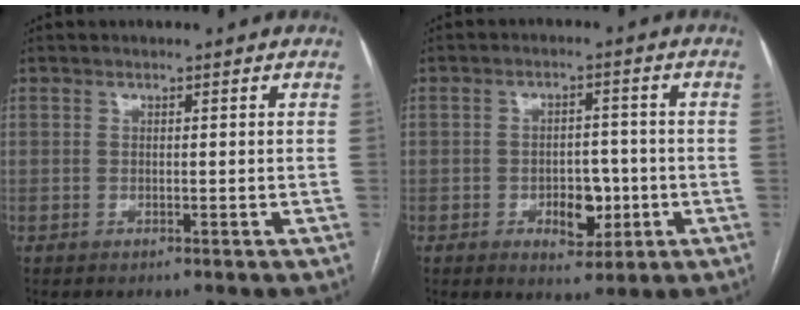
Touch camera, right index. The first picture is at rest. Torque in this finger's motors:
{"motor_torque": [0.32, 0.18, 0.00, 0.00]}